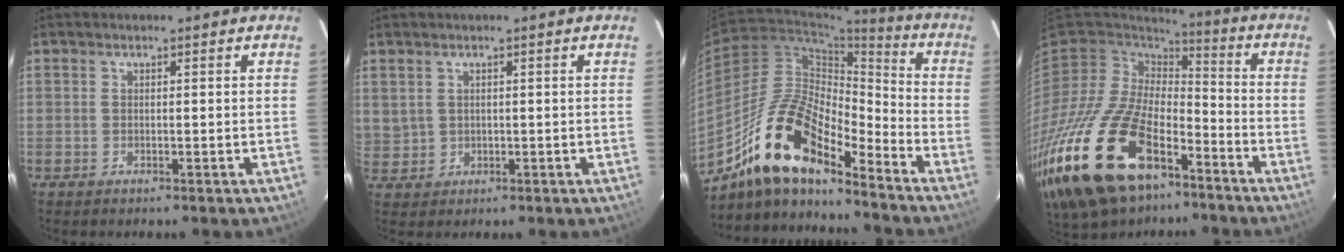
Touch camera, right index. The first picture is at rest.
{"total": 3.5, "force": [1.4, 3.0, 1.3], "torque": [-0.025, 0.006, 0.039]}
{"total": 18.7, "force": [-13.5, 5.8, 11.6], "torque": [-0.211, 0.001, -0.260]}
{"total": 27.1, "force": [-15.1, 14.1, 17.6], "torque": [-0.390, -0.036, -0.263]}